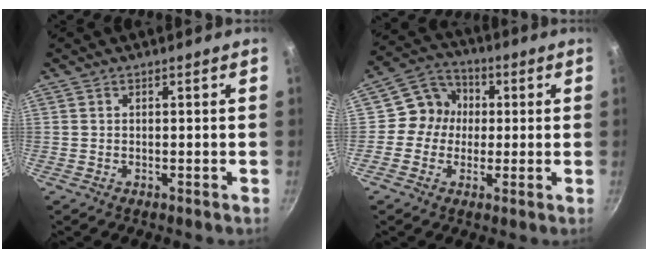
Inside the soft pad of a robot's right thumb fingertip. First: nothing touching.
{"total": 8.2, "force": [0.3, 7.7, 2.8], "torque": [-0.006, 0.022, -0.015]}